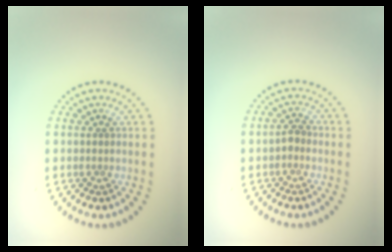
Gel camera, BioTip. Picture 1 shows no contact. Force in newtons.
{"total": 1.1, "press": 1.0, "slide": 0.4}